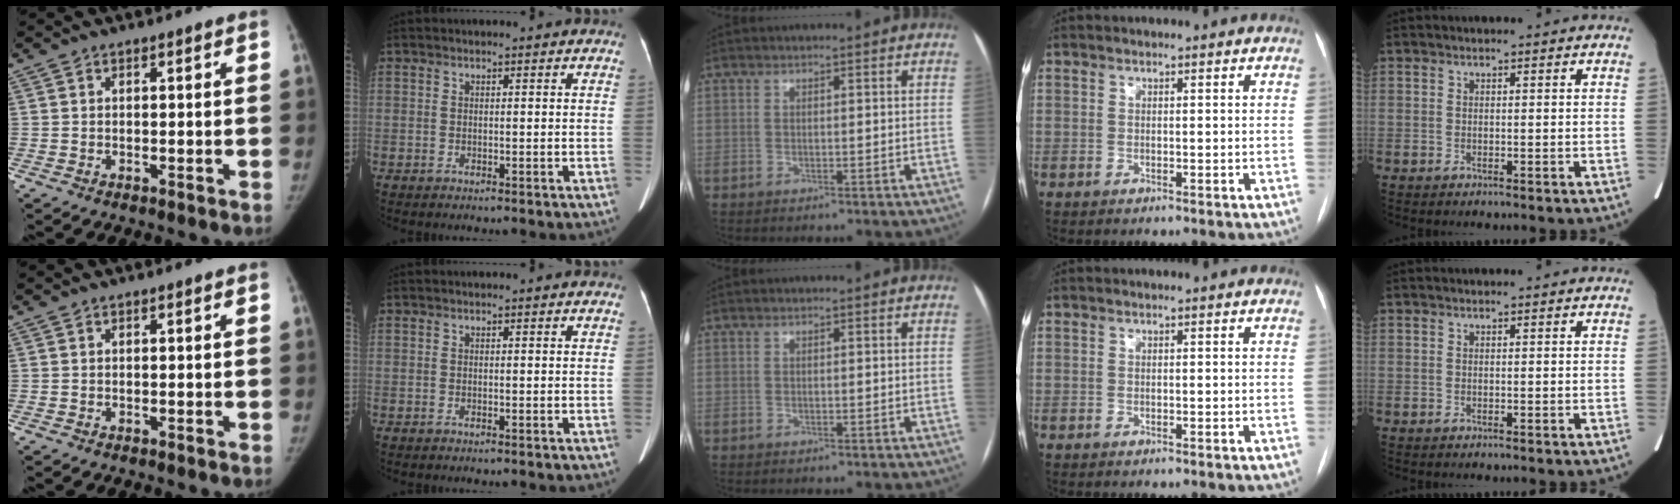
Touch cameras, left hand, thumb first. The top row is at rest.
{}